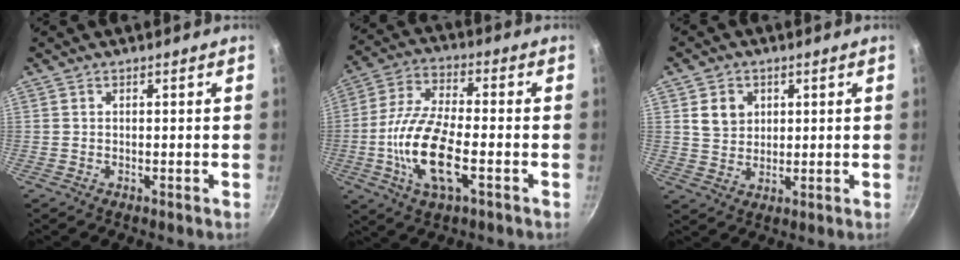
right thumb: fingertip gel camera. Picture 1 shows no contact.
{"total": 15.3, "force": [-3.8, 6.2, 13.4], "torque": [-0.274, 0.019, -0.071]}
{"total": 5.7, "force": [2.0, 4.7, 2.6], "torque": [-0.023, -0.011, 0.040]}